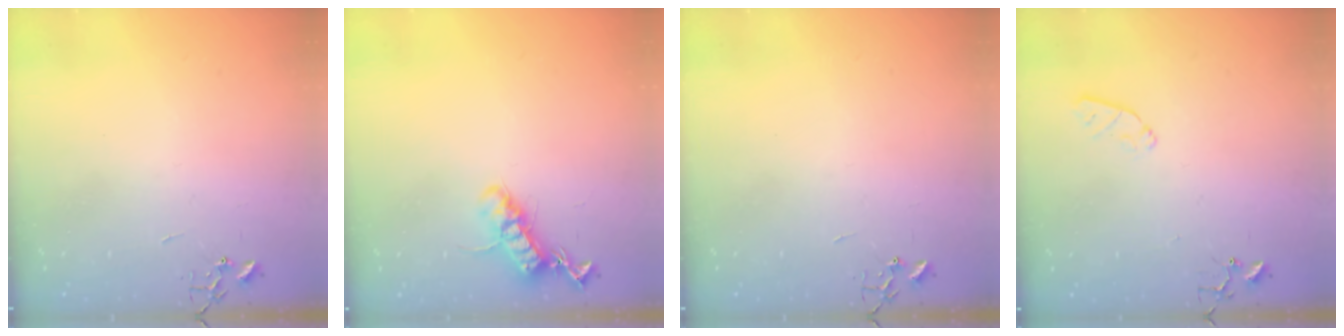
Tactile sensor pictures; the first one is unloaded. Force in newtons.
{"total": 12.9, "press": 12.9, "slide": 0.3}
{"total": 0.0}
{"total": 5.2, "press": 5.1, "slide": 0.7}